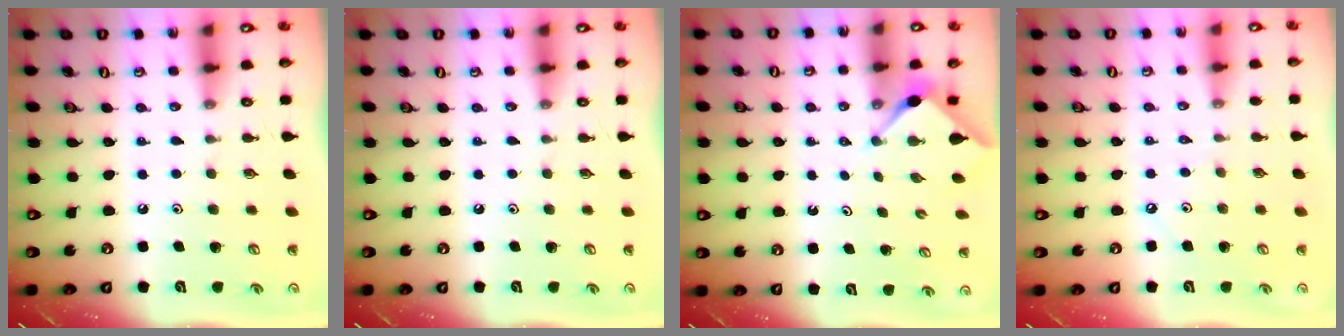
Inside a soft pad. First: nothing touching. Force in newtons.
{"total": 0.0}
{"total": 2.9, "press": 2.9, "slide": 0.4}
{"total": 2.0, "press": 1.9, "slide": 0.4}